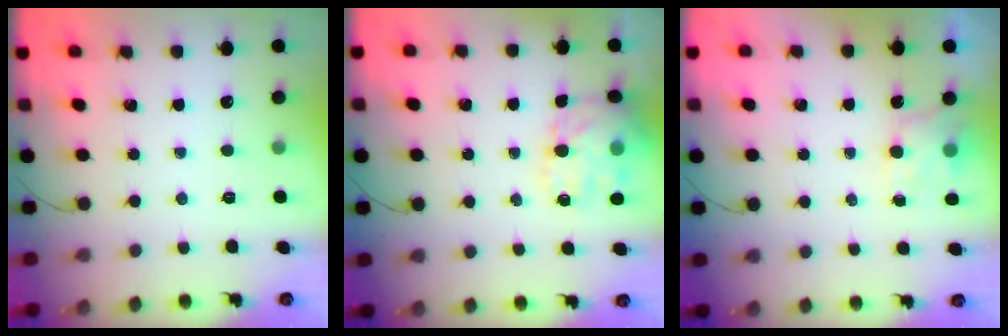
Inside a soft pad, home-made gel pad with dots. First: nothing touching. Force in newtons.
{"total": 13.1, "press": 12.8, "slide": 2.8}
{"total": 4.8, "press": 4.6, "slide": 1.2}